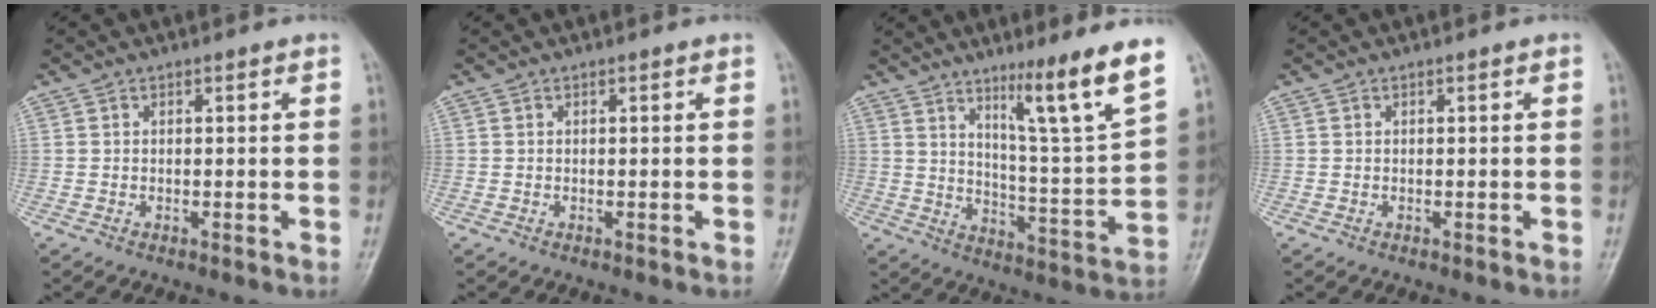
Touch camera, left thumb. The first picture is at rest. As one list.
[{"total": 0.0}, {"total": 13.8, "force": [8.8, -0.1, 10.7], "torque": [-0.159, -0.067, 0.143]}, {"total": 0.0}]